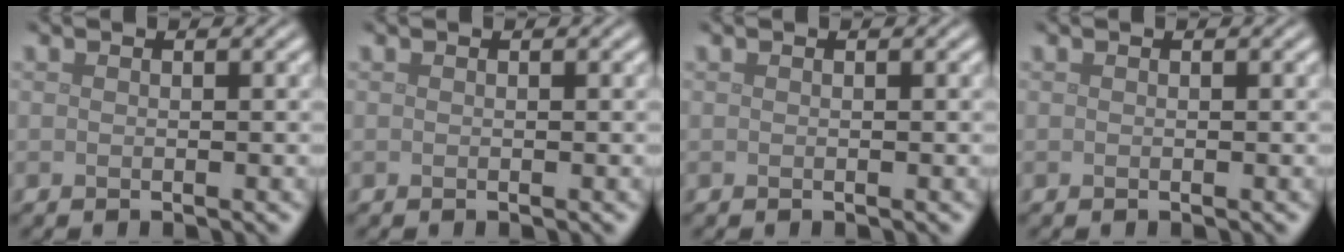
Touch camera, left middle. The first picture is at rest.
{"total": 0.0}
{"total": 0.0}
{"total": 0.0}